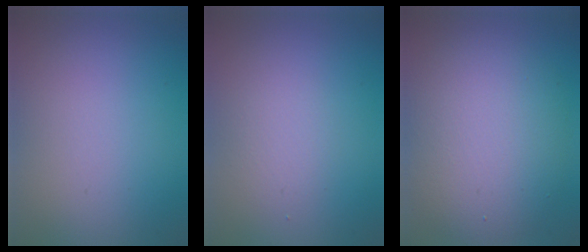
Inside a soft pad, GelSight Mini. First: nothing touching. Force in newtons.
{"total": 1.6, "press": 1.6, "slide": 0.0}
{"total": 7.4, "press": 7.4, "slide": 0.8}